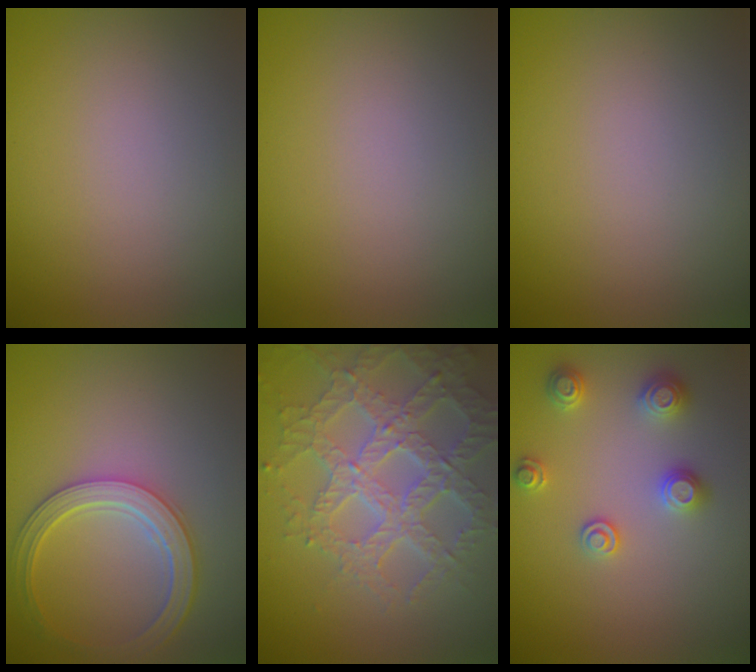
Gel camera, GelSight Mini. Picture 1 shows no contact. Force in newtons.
{"total": 0.0}
{"total": 0.0}
{"total": 4.4, "press": 3.6, "slide": 2.6}
{"total": 7.0, "press": 5.1, "slide": 4.8}
{"total": 2.6, "press": 2.6, "slide": 0.1}